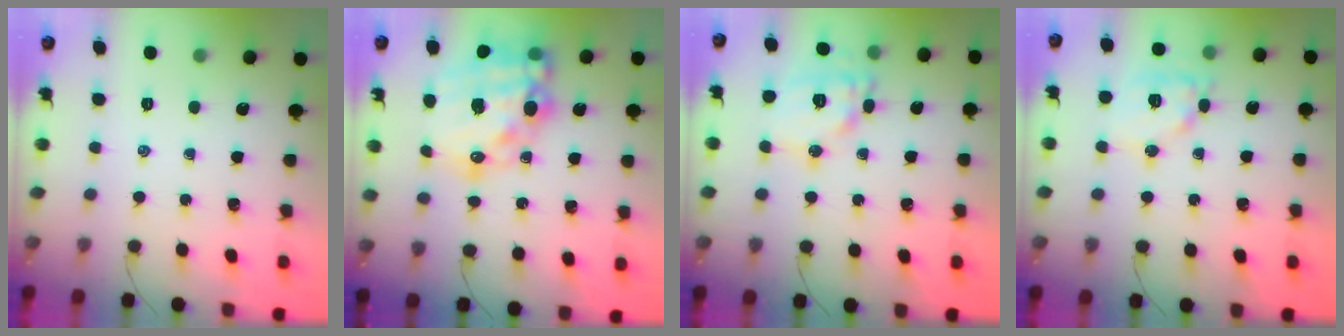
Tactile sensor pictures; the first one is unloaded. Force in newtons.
{"total": 22.1, "press": 21.6, "slide": 4.4}
{"total": 13.4, "press": 13.4, "slide": 0.9}
{"total": 12.4, "press": 12.3, "slide": 1.2}